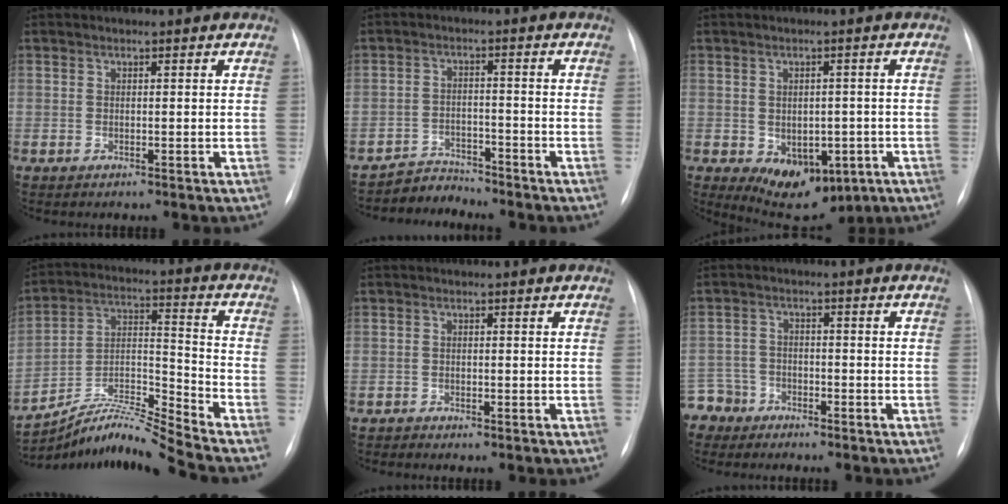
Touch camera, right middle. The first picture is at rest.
{"total": 3.9, "force": [-3.7, 0.2, -1.4], "torque": [0.030, -0.004, -0.061]}
{"total": 9.8, "force": [-3.8, 6.1, 6.7], "torque": [-0.088, 0.001, -0.039]}
{"total": 11.2, "force": [-10.5, -3.2, 2.0], "torque": [-0.039, 0.023, -0.190]}
{"total": 0.5, "force": [-0.5, 0.0, -0.2], "torque": [0.001, -0.005, -0.009]}
{"total": 5.8, "force": [-4.7, 3.3, -0.5], "torque": [0.014, -0.003, -0.093]}